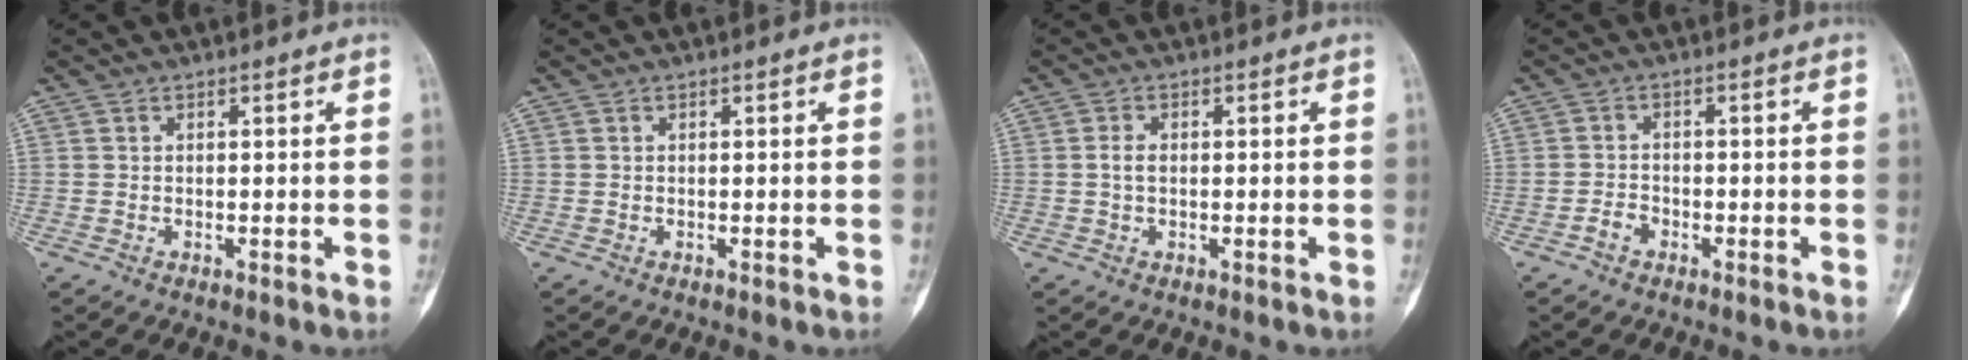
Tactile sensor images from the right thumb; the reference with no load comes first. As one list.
[{"total": 0.0}, {"total": 2.0, "force": [0.0, 1.2, 1.5], "torque": [-0.028, 0.004, -0.004]}, {"total": 2.2, "force": [-1.3, 1.5, 0.9], "torque": [-0.013, 0.012, -0.027]}]